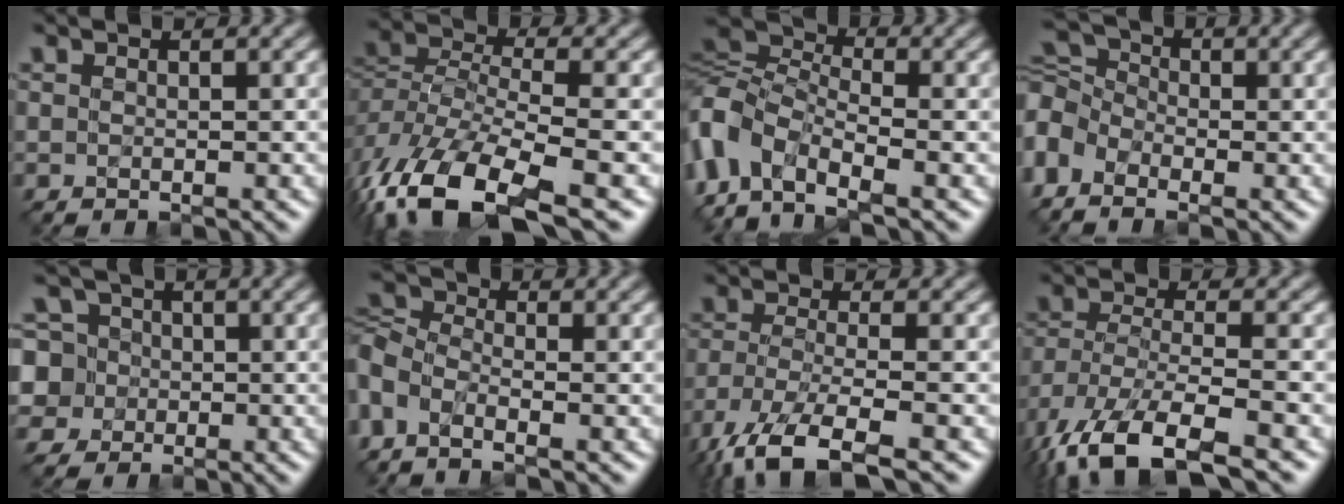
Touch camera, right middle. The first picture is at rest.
{"total": 10.6, "force": [-7.1, 4.0, 6.8], "torque": [-0.175, -0.003, -0.124]}
{"total": 7.4, "force": [-3.6, 4.5, 4.6], "torque": [-0.127, 0.011, -0.082]}
{"total": 4.2, "force": [-2.2, 3.0, 2.0], "torque": [-0.084, 0.012, -0.057]}
{"total": 5.3, "force": [0.2, 5.3, 0.3], "torque": [-0.034, 0.042, -0.035]}
{"total": 3.9, "force": [-1.7, 2.2, 2.7], "torque": [-0.100, 0.001, -0.046]}
{"total": 7.7, "force": [-5.9, 2.0, 4.5], "torque": [-0.130, -0.017, -0.104]}
{"total": 11.5, "force": [-8.0, 4.7, 6.9], "torque": [-0.205, -0.049, -0.110]}